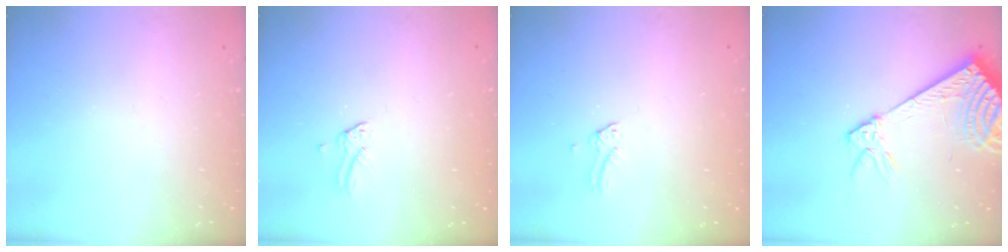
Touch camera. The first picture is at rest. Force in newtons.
{"total": 0.0}
{"total": 0.0}
{"total": 13.4, "press": 13.1, "slide": 2.9}